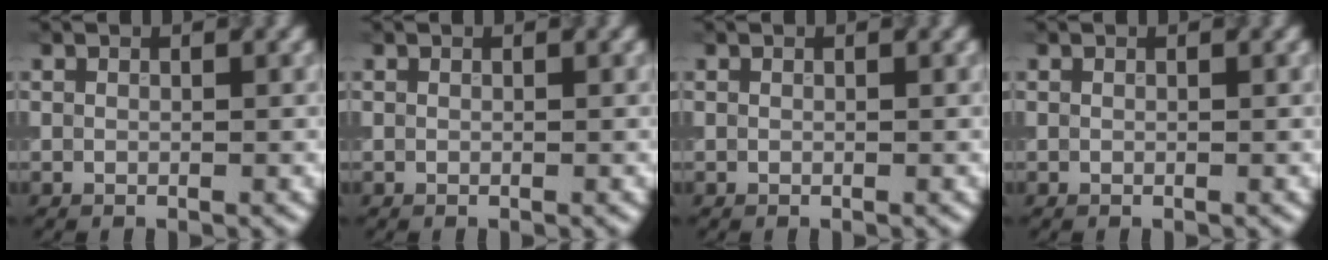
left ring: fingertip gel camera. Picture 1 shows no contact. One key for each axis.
{"total": 0.0}
{"total": 0.0}
{"total": 0.0}